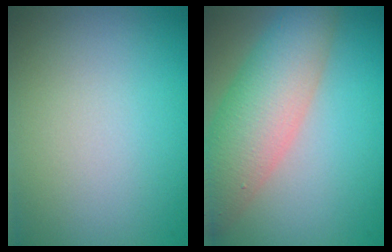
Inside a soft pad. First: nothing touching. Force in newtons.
{"total": 7.4, "press": 7.3, "slide": 0.3}